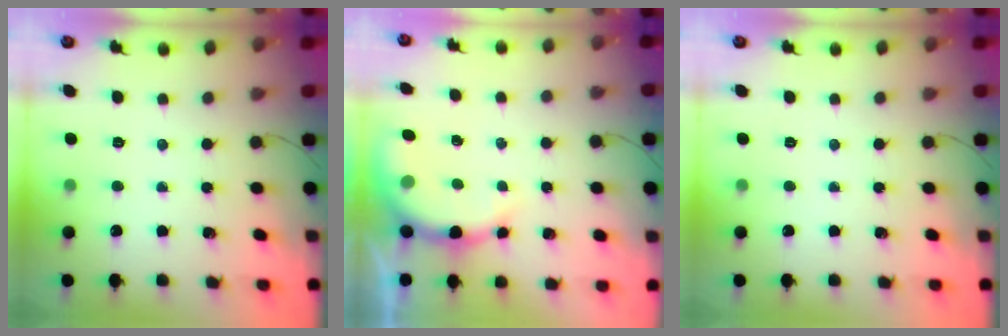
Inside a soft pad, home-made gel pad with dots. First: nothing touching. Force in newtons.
{"total": 8.6, "press": 8.6, "slide": 0.4}
{"total": 0.0}